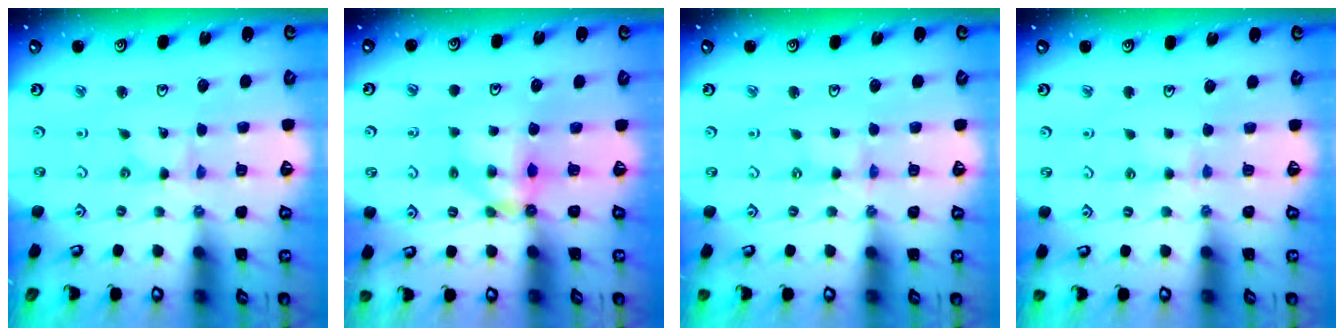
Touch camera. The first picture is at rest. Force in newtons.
{"total": 5.5, "press": 5.5, "slide": 0.1}
{"total": 0.0}
{"total": 2.9, "press": 2.8, "slide": 0.6}